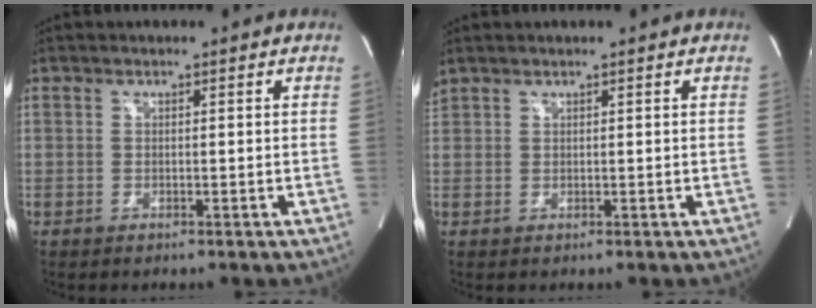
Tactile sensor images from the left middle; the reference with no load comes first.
{"total": 1.3, "force": [1.2, 0.2, 0.3], "torque": [-0.021, 0.021, 0.031]}